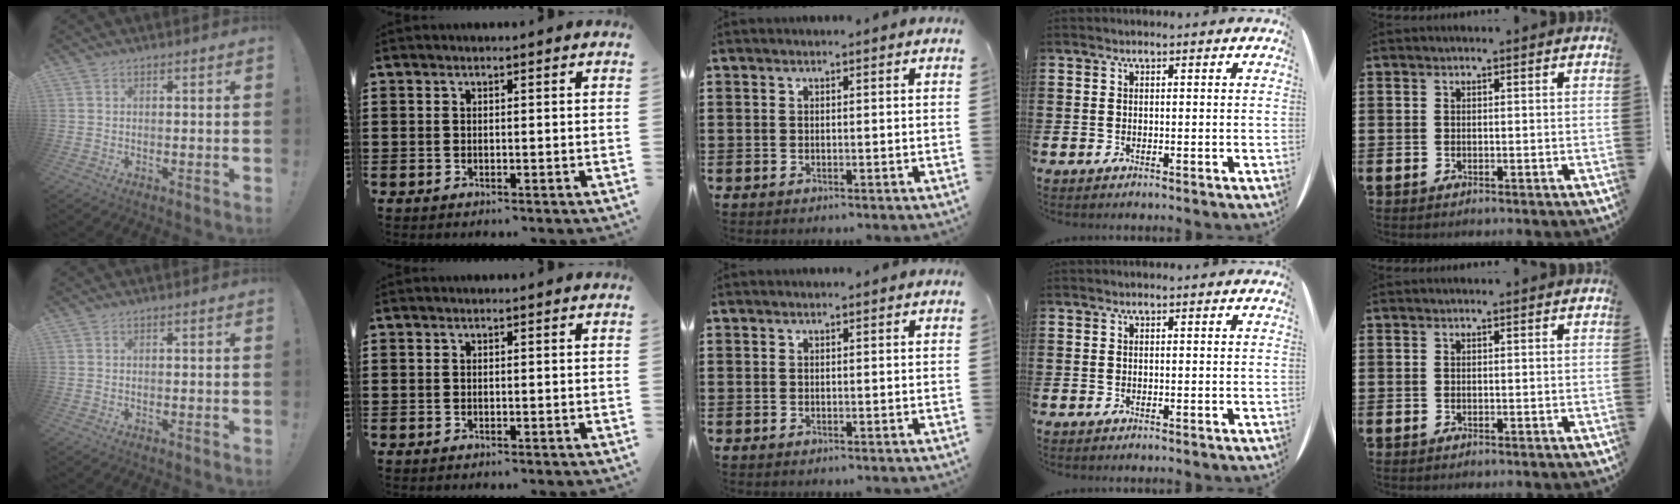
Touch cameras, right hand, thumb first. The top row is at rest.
{}